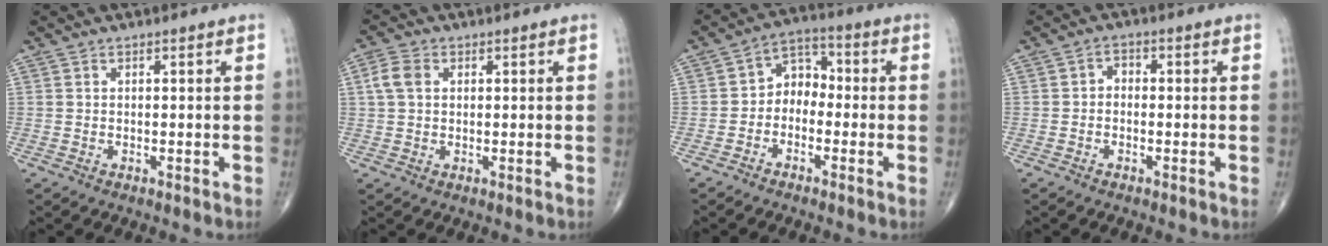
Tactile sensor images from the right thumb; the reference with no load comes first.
{"total": 4.1, "force": [1.0, 3.0, 2.7], "torque": [-0.059, 0.009, 0.015]}
{"total": 6.1, "force": [-1.6, 4.7, 3.6], "torque": [-0.031, 0.035, -0.046]}
{"total": 2.0, "force": [-0.4, 1.6, 1.2], "torque": [-0.007, 0.011, -0.016]}